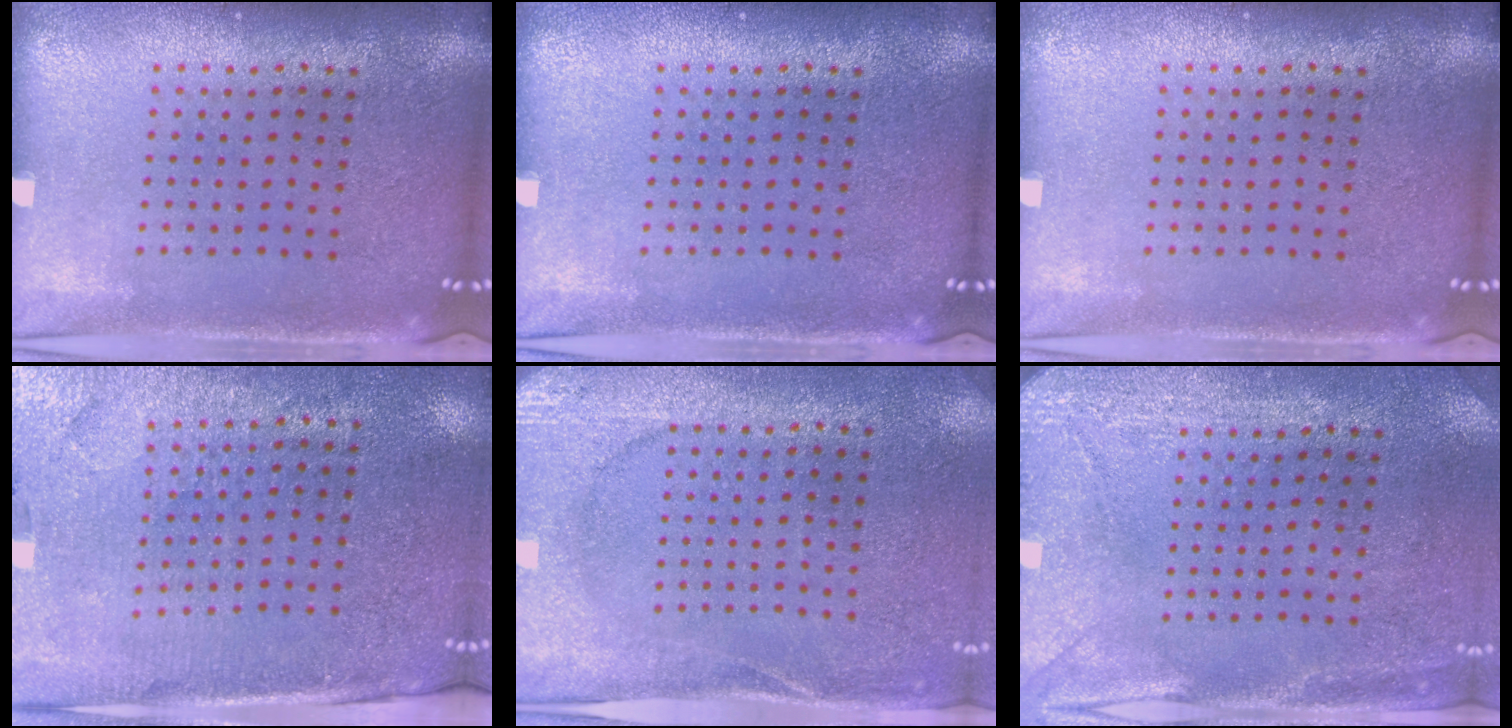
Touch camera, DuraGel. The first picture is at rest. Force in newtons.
{"total": 0.0}
{"total": 0.0}
{"total": 3.0, "press": 2.9, "slide": 0.9}
{"total": 2.6, "press": 2.4, "slide": 1.0}
{"total": 2.9, "press": 2.3, "slide": 1.8}